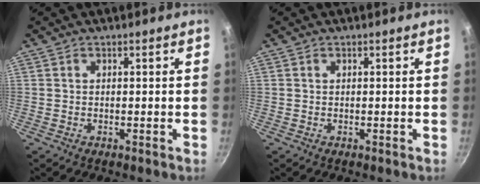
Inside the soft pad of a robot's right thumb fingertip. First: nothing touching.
{"total": 0.0}